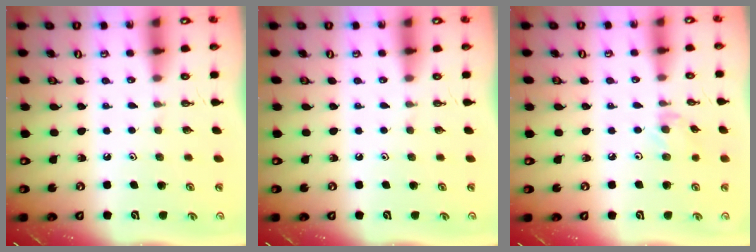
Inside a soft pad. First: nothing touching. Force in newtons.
{"total": 0.0}
{"total": 3.6, "press": 3.5, "slide": 0.5}